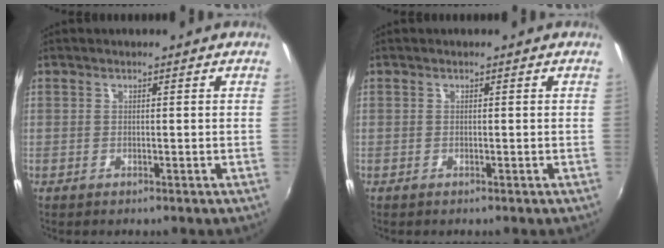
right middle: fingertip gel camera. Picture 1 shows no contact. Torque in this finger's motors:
{"motor_torque": [0.01, 0.00, 0.01, 0.00]}